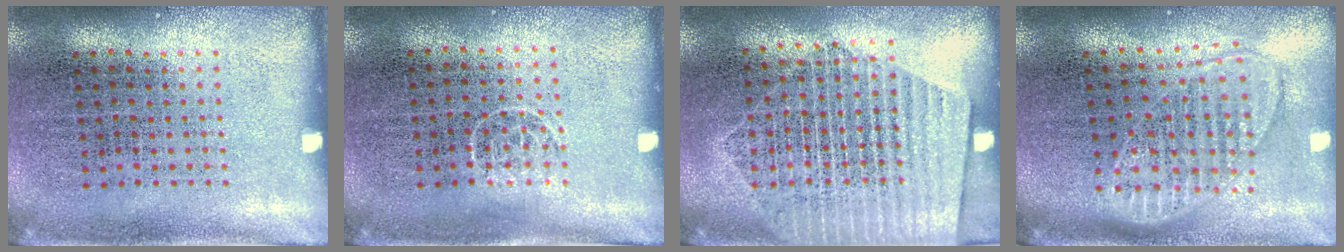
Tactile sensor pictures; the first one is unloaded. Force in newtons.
{"total": 0.6, "press": 0.4, "slide": 0.4}
{"total": 1.7, "press": 1.5, "slide": 0.7}
{"total": 1.8, "press": 1.5, "slide": 1.1}